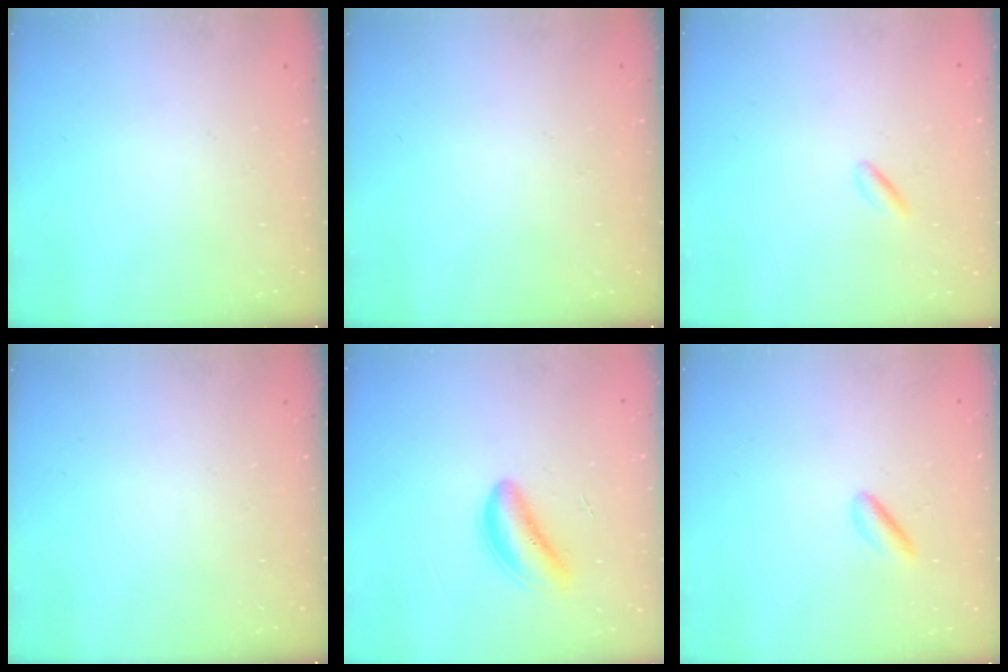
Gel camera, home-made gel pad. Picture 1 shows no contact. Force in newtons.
{"total": 0.0}
{"total": 0.7, "press": 0.5, "slide": 0.5}
{"total": 0.0}
{"total": 4.6, "press": 4.3, "slide": 1.7}
{"total": 2.8, "press": 2.7, "slide": 0.8}